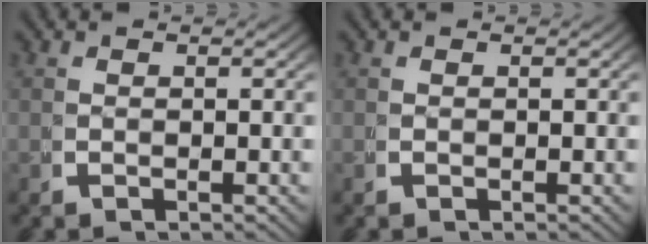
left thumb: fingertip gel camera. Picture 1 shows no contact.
{"total": 0.0}